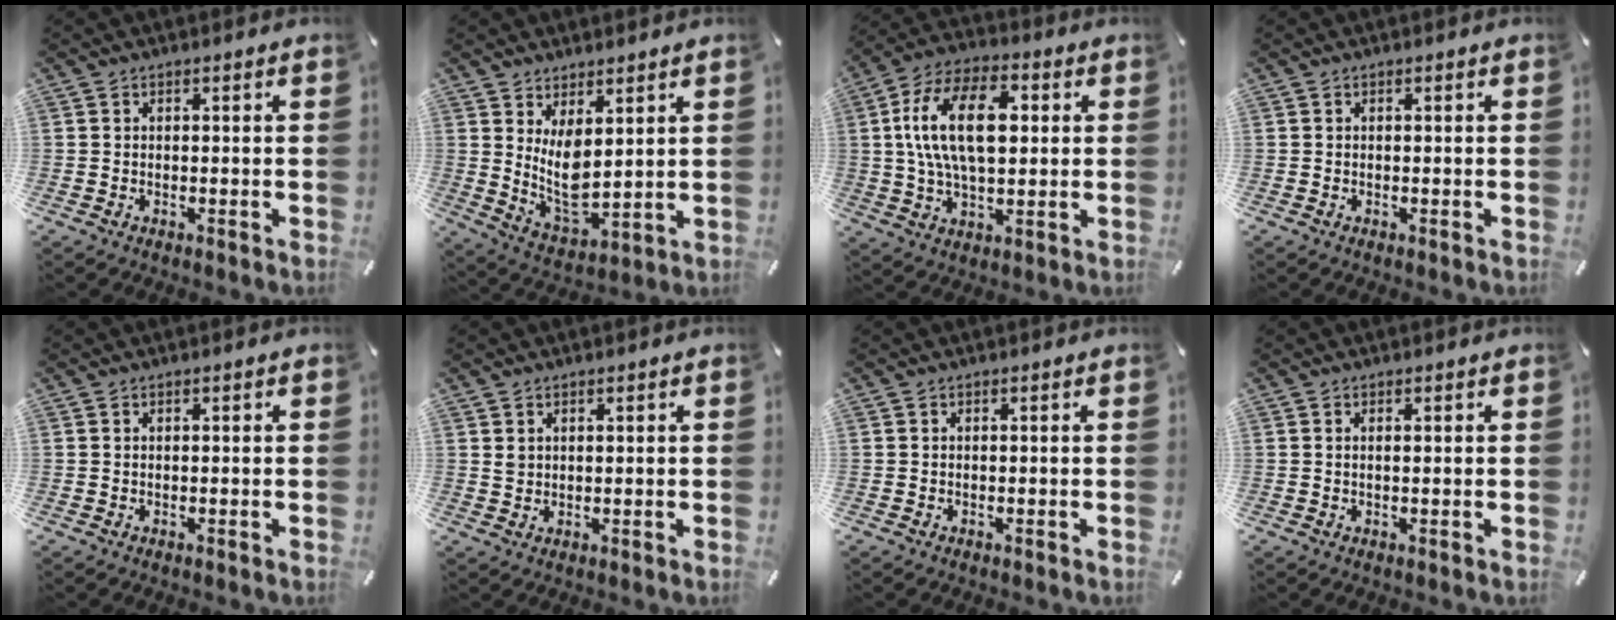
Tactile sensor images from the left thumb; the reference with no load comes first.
{"total": 8.7, "force": [3.4, 4.4, 6.8], "torque": [-0.125, -0.029, 0.062]}
{"total": 17.2, "force": [2.4, 9.9, 13.9], "torque": [-0.285, 0.006, 0.035]}
{"total": 0.0}
{"total": 0.0}
{"total": 1.5, "force": [0.9, 1.1, 0.4], "torque": [0.000, -0.002, 0.016]}
{"total": 0.0}
{"total": 0.8, "force": [0.2, 0.0, 0.8], "torque": [-0.014, -0.002, 0.003]}